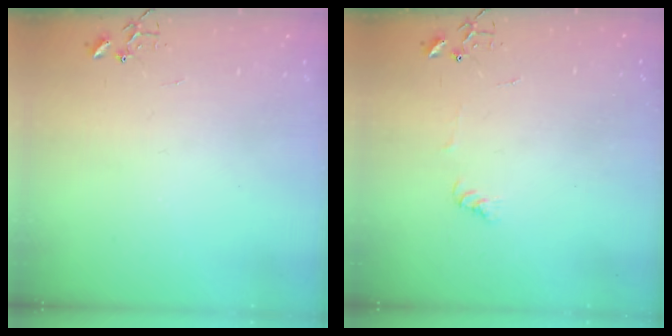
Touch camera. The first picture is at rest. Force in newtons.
{"total": 4.9, "press": 4.9, "slide": 0.7}